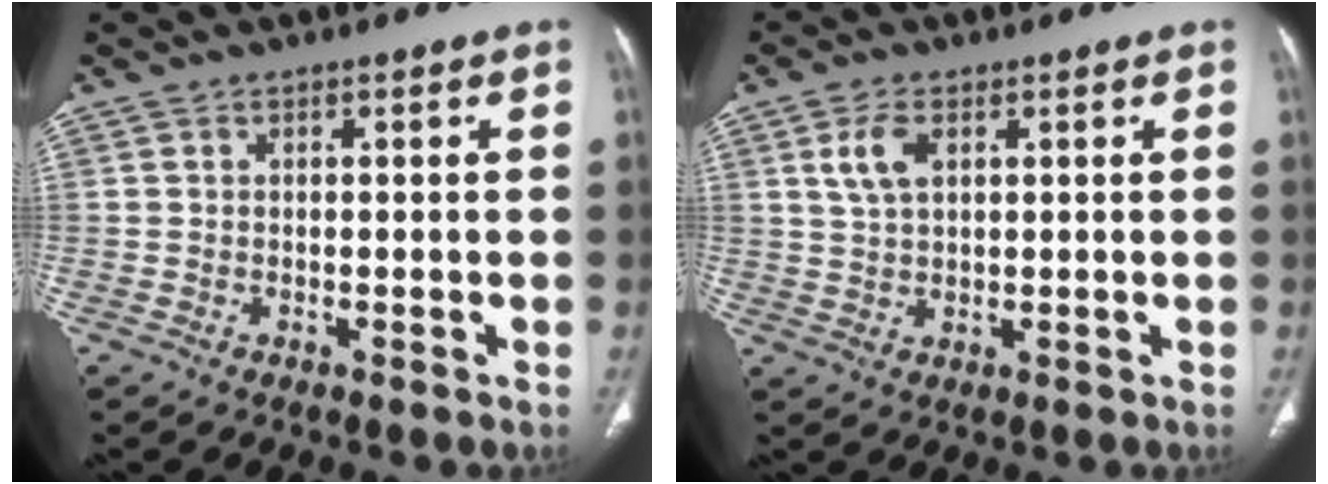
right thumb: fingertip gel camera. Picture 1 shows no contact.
{"total": 5.3, "force": [1.9, 3.0, 3.9], "torque": [-0.076, -0.002, 0.041]}